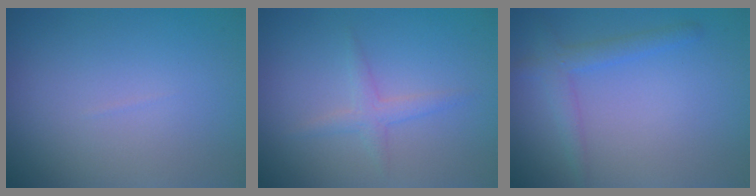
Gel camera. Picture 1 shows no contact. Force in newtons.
{"total": 1.5, "press": 1.5, "slide": 0.1}
{"total": 2.2, "press": 2.2, "slide": 0.0}